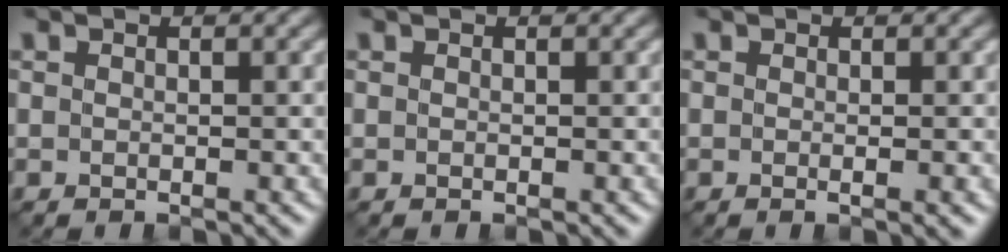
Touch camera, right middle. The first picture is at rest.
{"total": 0.0}
{"total": 1.4, "force": [-0.1, 0.3, 1.3], "torque": [-0.015, -0.002, -0.005]}